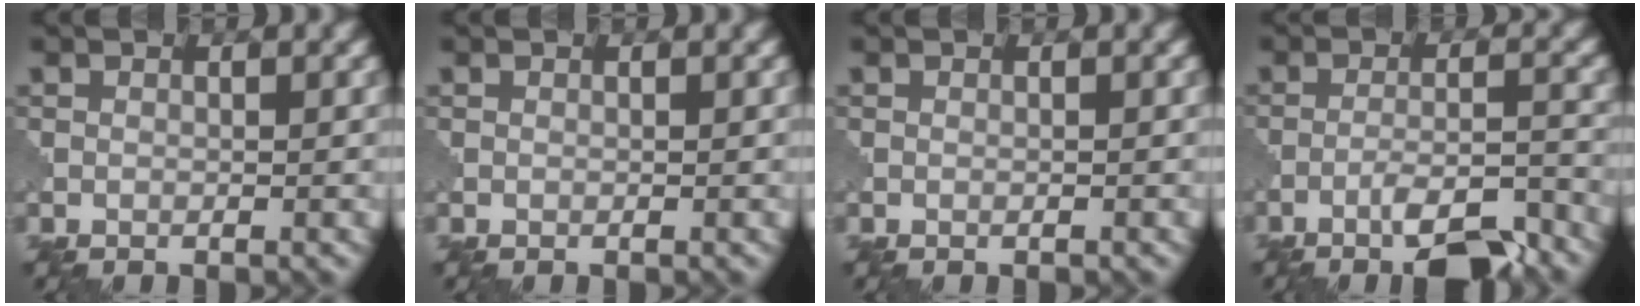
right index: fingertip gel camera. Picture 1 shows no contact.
{"total": 0.0}
{"total": 0.0}
{"total": 6.1, "force": [-4.2, 1.0, 4.4], "torque": [-0.069, 0.003, -0.070]}